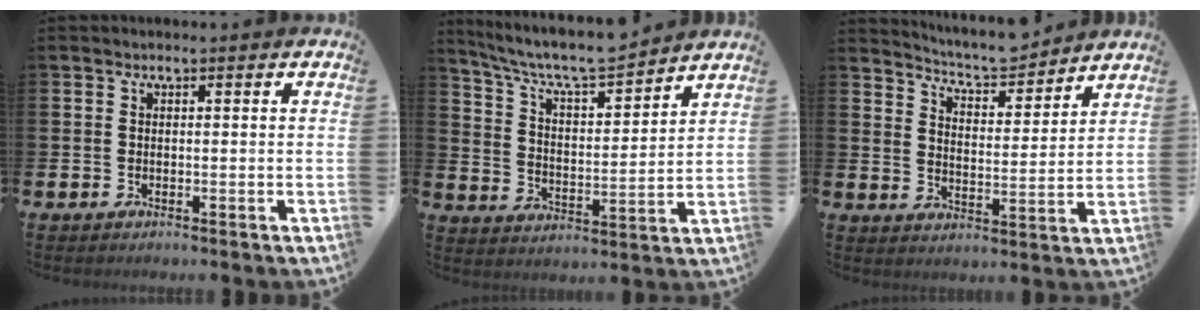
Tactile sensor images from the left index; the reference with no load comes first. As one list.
[{"total": 8.0, "force": [7.5, 1.1, 2.5], "torque": [-0.085, -0.050, 0.131]}, {"total": 6.1, "force": [6.0, 0.7, 0.7], "torque": [-0.036, -0.042, 0.105]}]